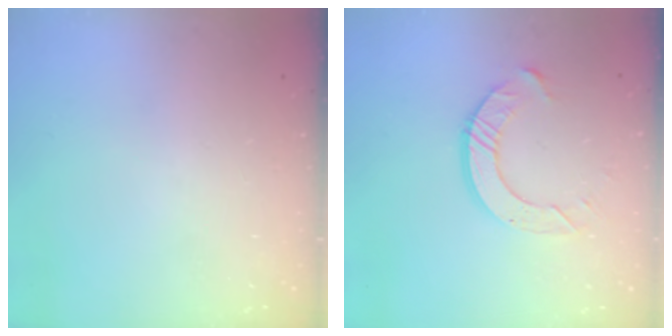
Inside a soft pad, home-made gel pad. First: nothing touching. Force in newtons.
{"total": 9.1, "press": 9.0, "slide": 0.7}